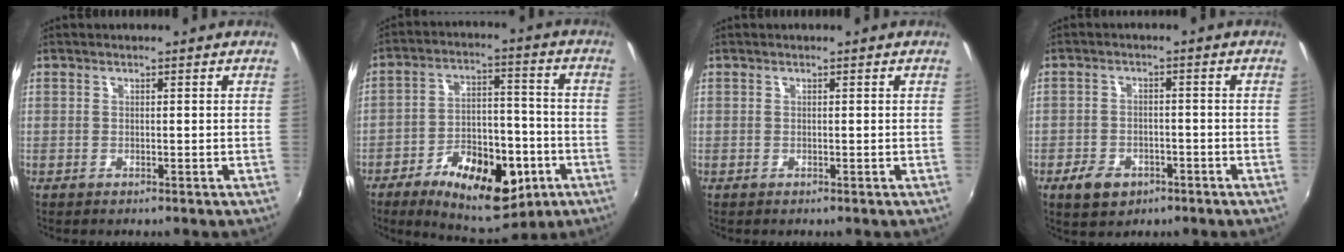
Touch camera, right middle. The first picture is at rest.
{"total": 18.7, "force": [-9.4, 9.1, 13.3], "torque": [-0.228, 0.003, -0.130]}
{"total": 0.0}
{"total": 6.2, "force": [-3.6, 4.0, 3.0], "torque": [-0.084, -0.002, -0.054]}